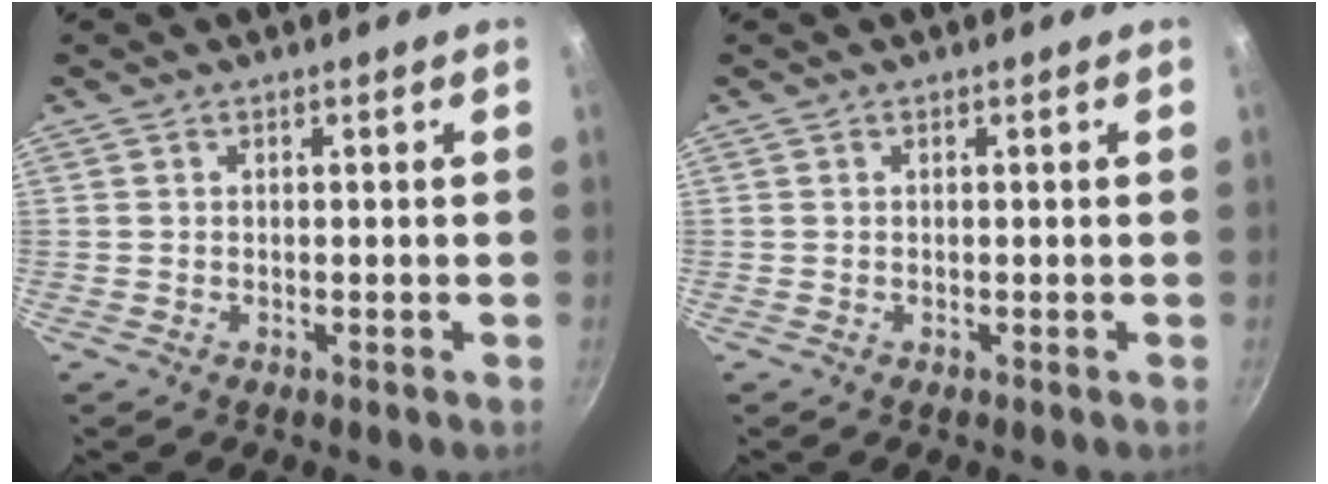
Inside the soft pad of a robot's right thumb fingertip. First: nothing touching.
{"total": 0.0}